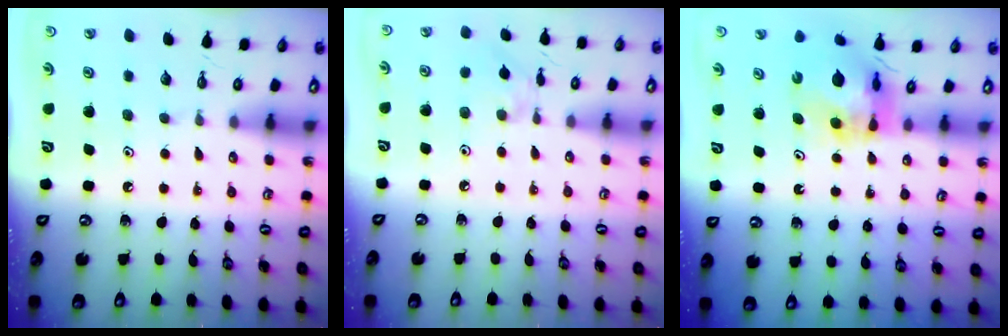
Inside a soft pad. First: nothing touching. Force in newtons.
{"total": 1.4, "press": 1.3, "slide": 0.2}
{"total": 12.1, "press": 12.0, "slide": 1.4}